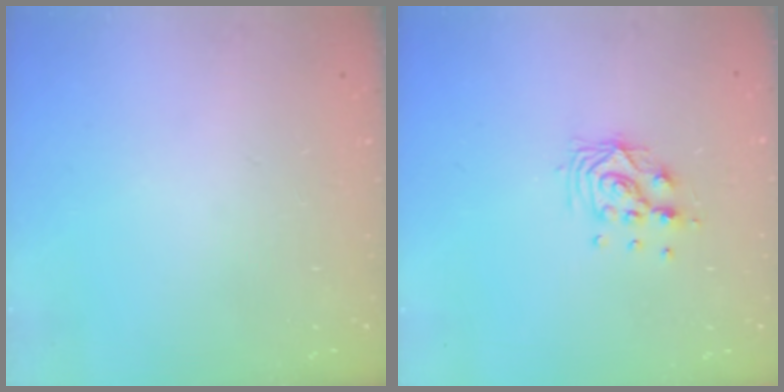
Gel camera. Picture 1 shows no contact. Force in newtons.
{"total": 9.2, "press": 9.2, "slide": 0.5}